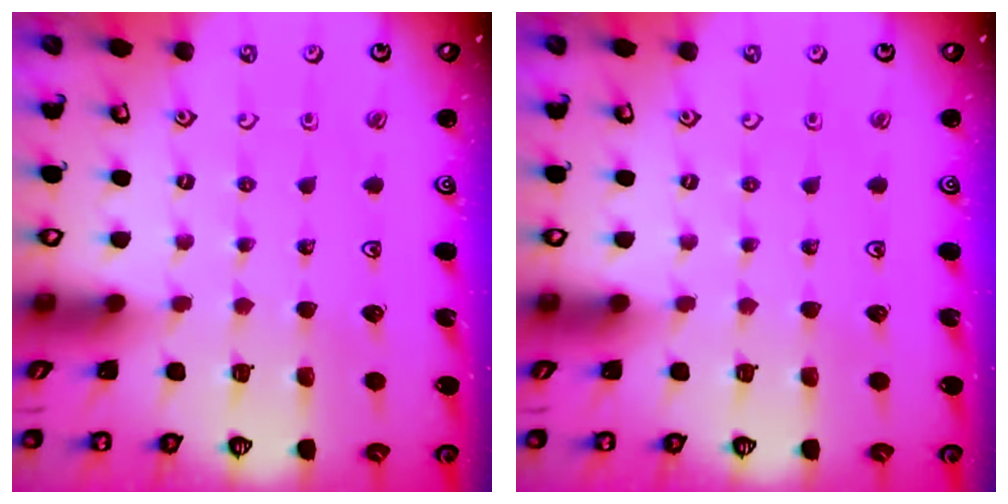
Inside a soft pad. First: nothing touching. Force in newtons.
{"total": 0.0}